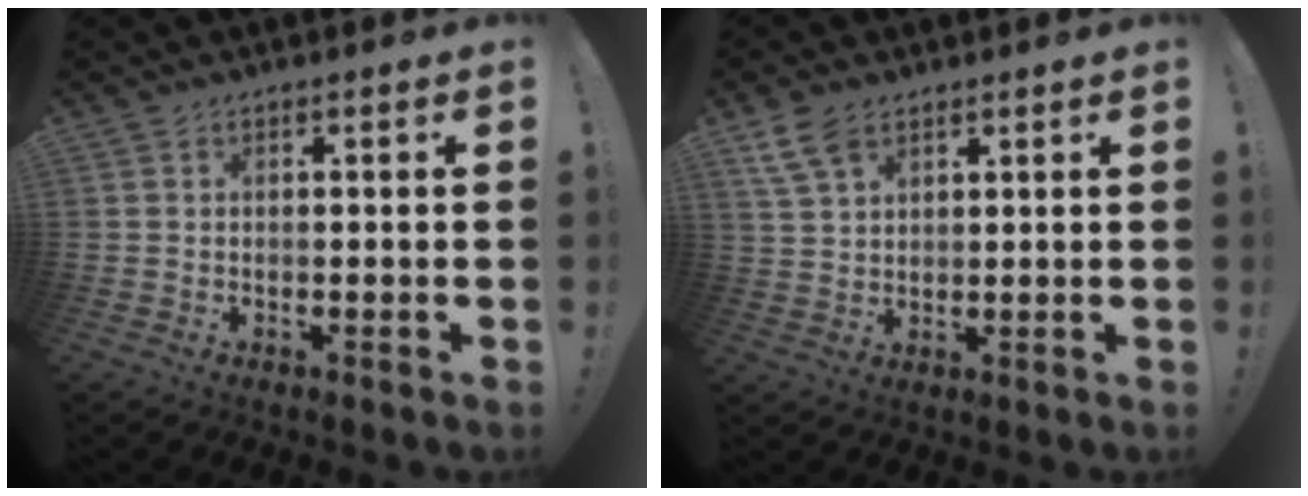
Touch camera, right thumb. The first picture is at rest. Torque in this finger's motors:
{"motor_torque": [-0.39, 0.41, -0.11, 0.20, 0.16]}